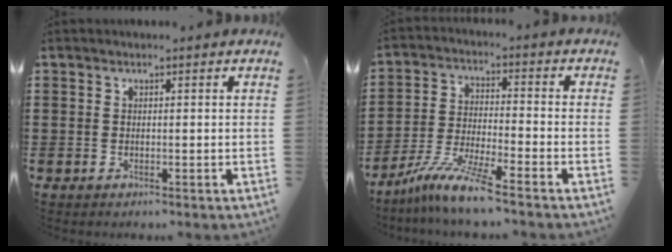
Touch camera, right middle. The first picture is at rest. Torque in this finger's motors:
{"motor_torque": [2.14, 0.00, 0.19, 0.16]}